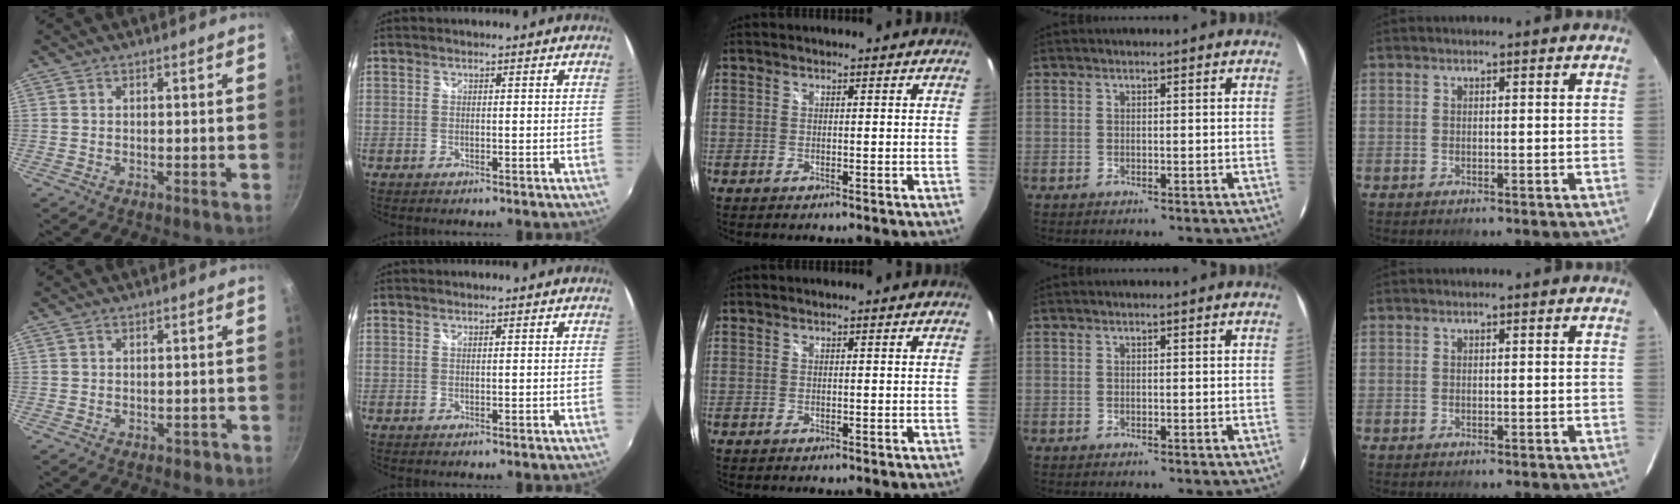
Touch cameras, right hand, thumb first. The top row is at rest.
{"thumb": {"total": 1.7, "force": [-0.6, 1.2, 0.9], "torque": [0.001, 0.015, 0.001]}}